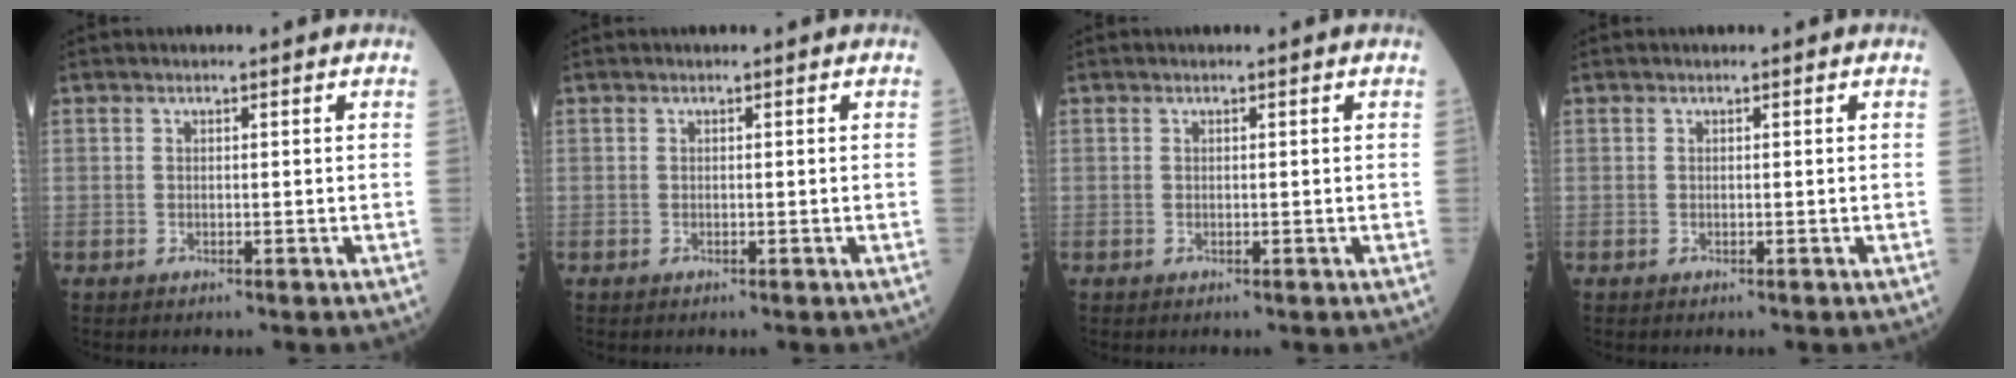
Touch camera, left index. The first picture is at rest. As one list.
[{"total": 0.0}, {"total": 0.0}, {"total": 0.0}]